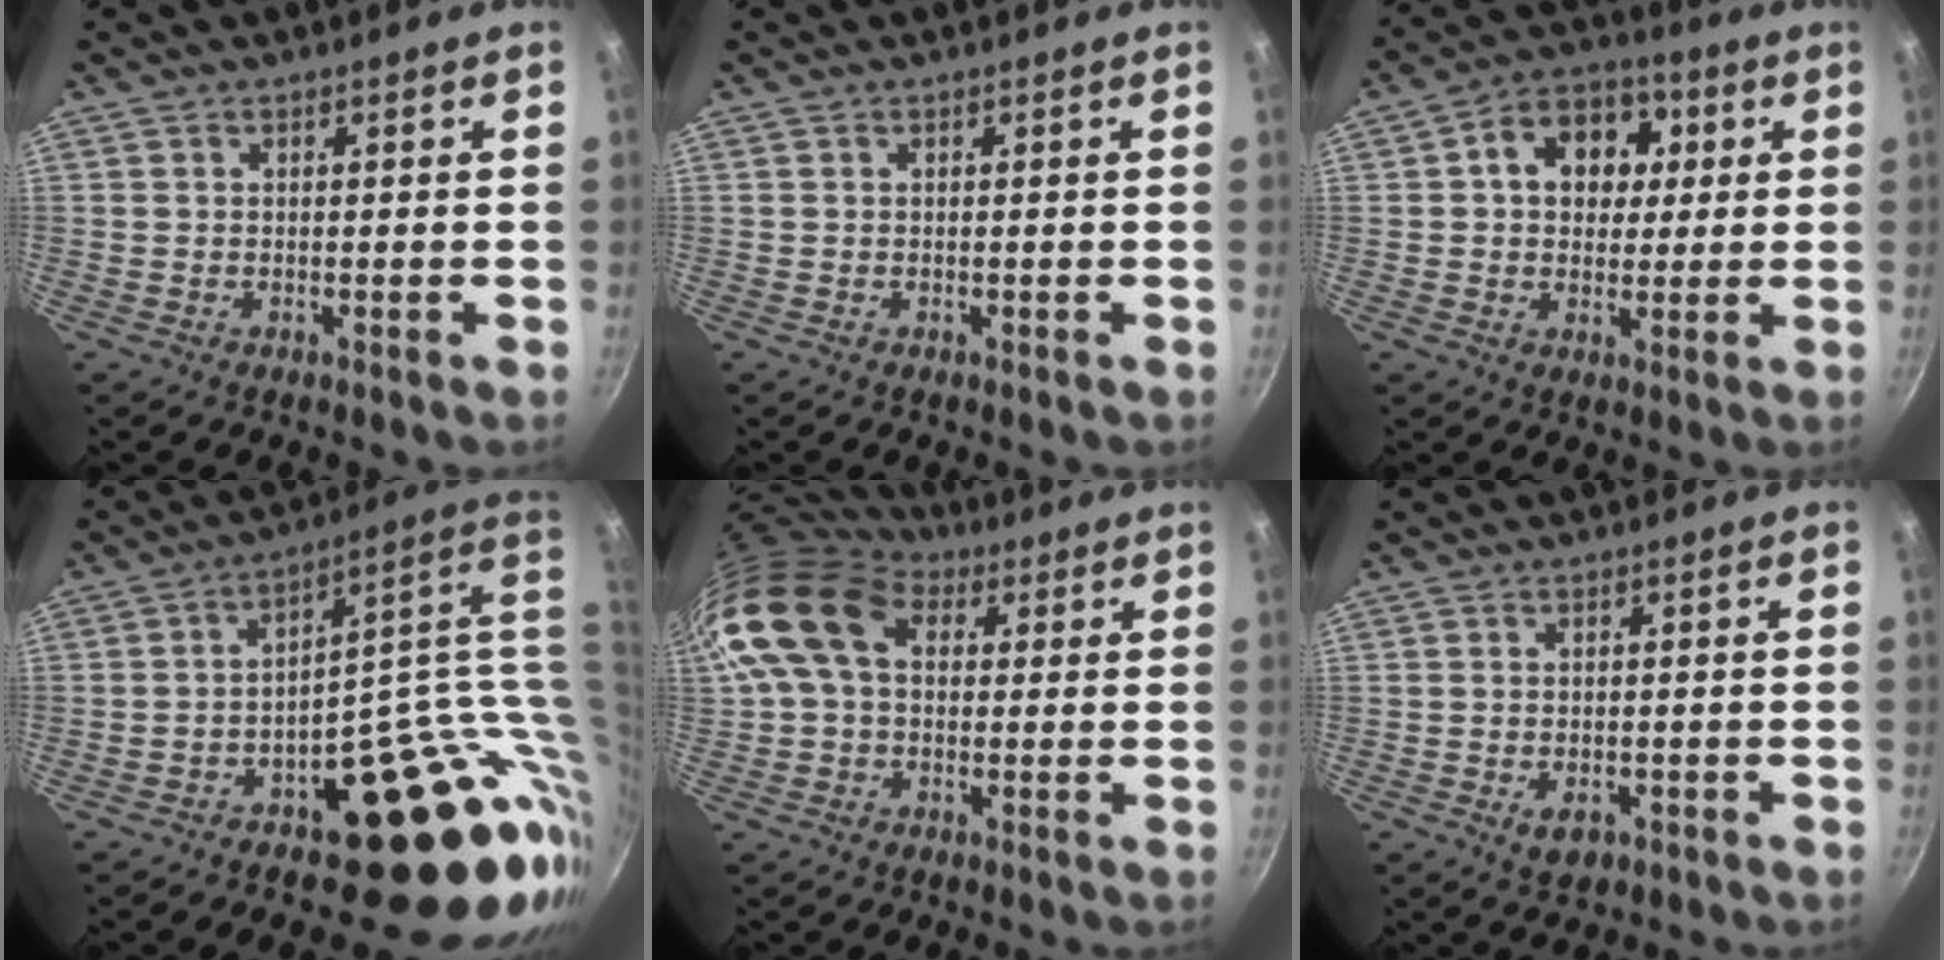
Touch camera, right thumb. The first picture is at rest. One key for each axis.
{"total": 0.0}
{"total": 12.2, "fx": 2.9, "fy": 9.4, "fz": 7.2, "tx": -0.071, "ty": 0.013, "tz": 0.029}
{"total": 22.3, "fx": 3.0, "fy": 13.2, "fz": 17.7, "tx": -0.156, "ty": 0.005, "tz": 0.061}
{"total": 14.2, "fx": 3.1, "fy": 10.0, "fz": 9.6, "tx": -0.165, "ty": 0.023, "tz": 0.039}
{"total": 3.2, "fx": -1.2, "fy": 2.0, "fz": 2.2, "tx": -0.032, "ty": 0.004, "tz": -0.013}